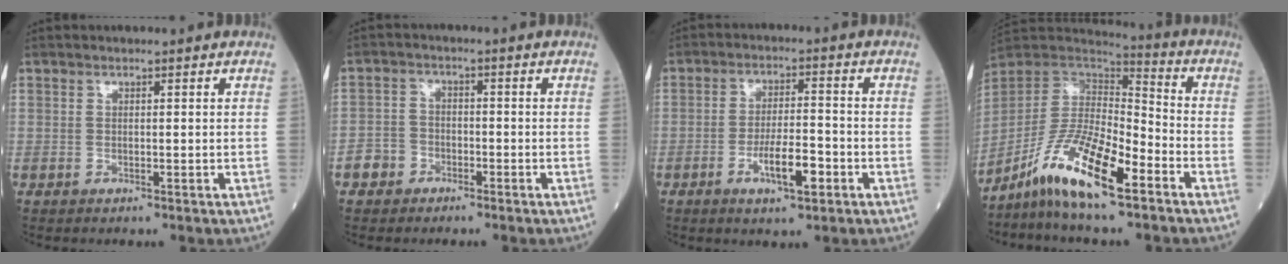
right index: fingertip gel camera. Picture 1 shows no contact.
{"total": 3.5, "force": [-2.2, 2.7, 0.6], "torque": [-0.016, 0.011, -0.047]}
{"total": 6.7, "force": [-2.9, 1.5, 5.8], "torque": [-0.106, -0.001, -0.049]}
{"total": 13.5, "force": [-8.2, 2.6, 10.4], "torque": [-0.204, 0.003, -0.157]}